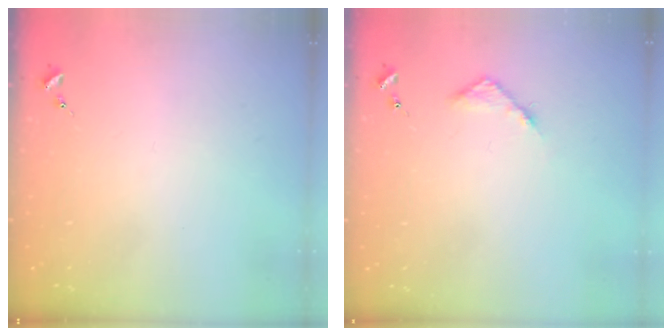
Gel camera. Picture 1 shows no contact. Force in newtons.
{"total": 4.6, "press": 4.6, "slide": 0.5}